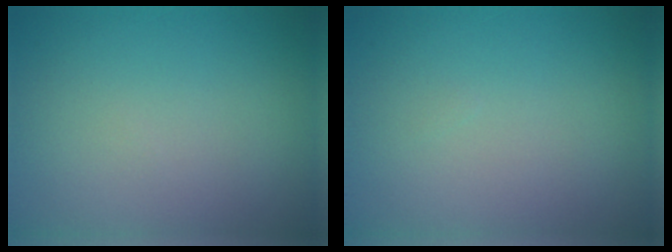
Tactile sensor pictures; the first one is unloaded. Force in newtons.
{"total": 0.0}